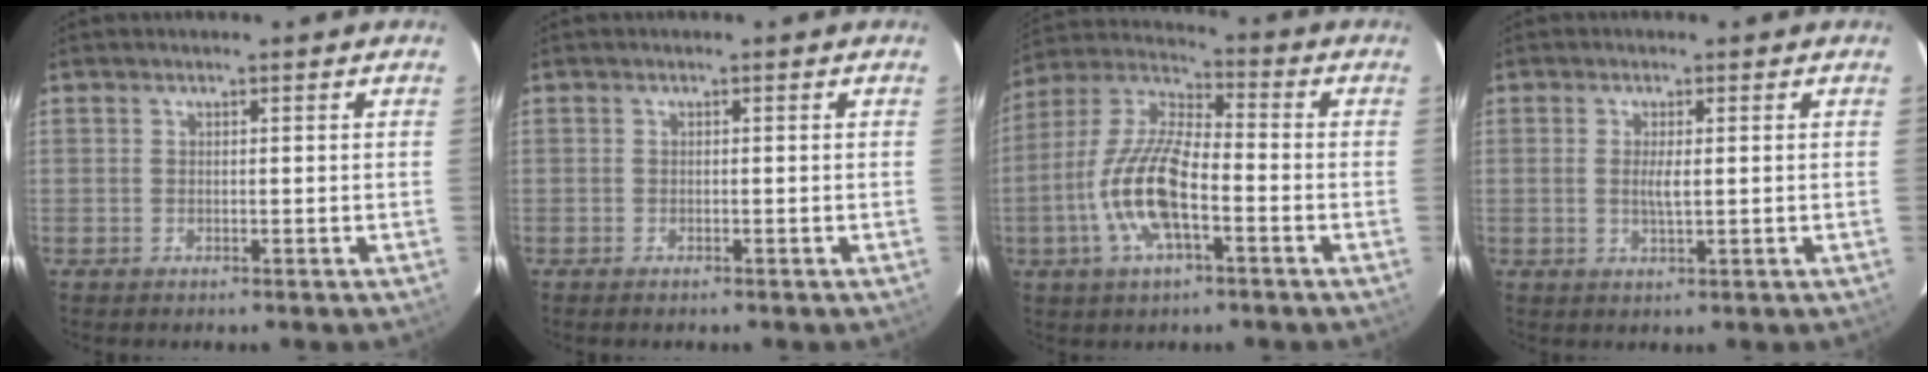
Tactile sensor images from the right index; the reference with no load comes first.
{"total": 0.6, "force": [-0.5, 0.1, 0.2], "torque": [-0.004, -0.001, -0.010]}
{"total": 14.5, "force": [-4.8, 5.1, 12.7], "torque": [-0.266, -0.001, -0.096]}
{"total": 2.5, "force": [0.1, 0.5, 2.5], "torque": [-0.048, -0.004, 0.002]}